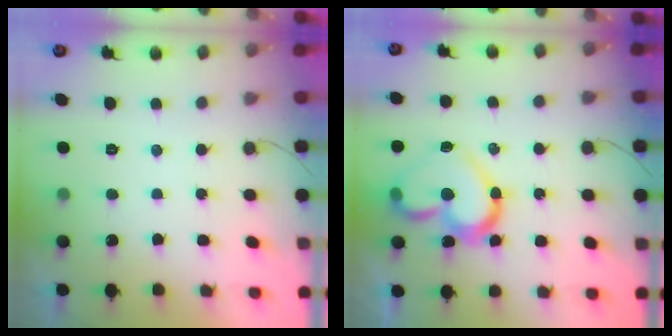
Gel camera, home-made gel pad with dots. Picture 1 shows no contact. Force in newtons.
{"total": 16.8, "press": 16.7, "slide": 1.4}